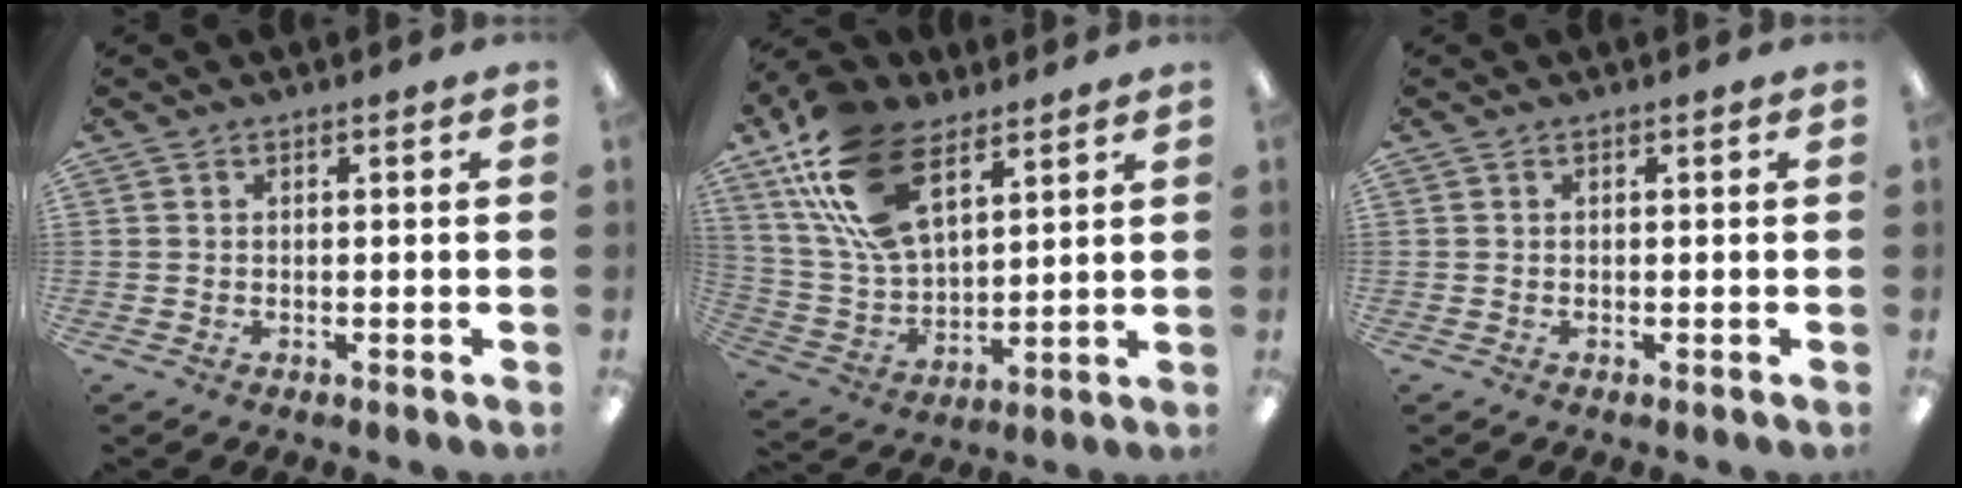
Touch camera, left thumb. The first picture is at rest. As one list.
[{"total": 20.3, "force": [10.8, 10.9, 13.3], "torque": [-0.297, -0.027, 0.197]}, {"total": 0.0}]